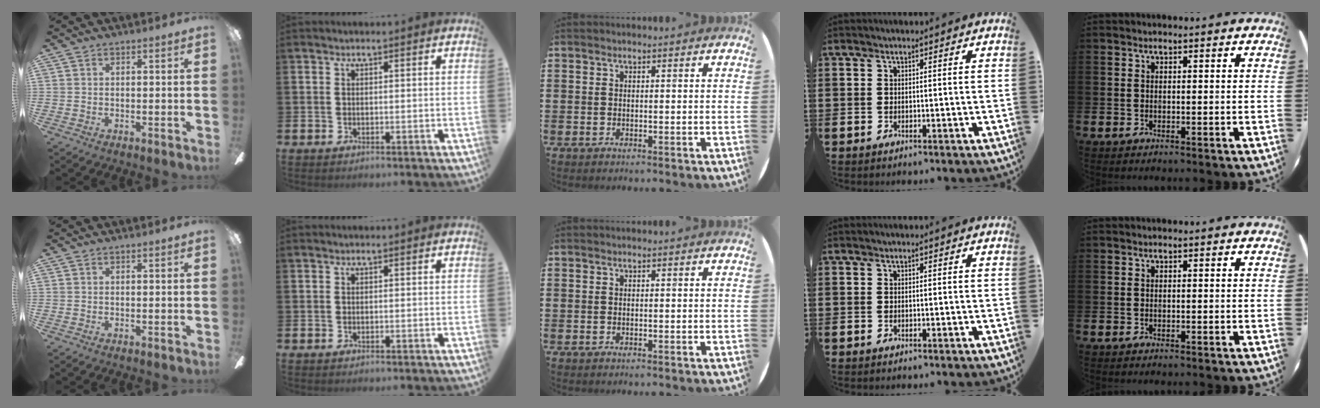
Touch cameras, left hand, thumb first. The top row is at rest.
{}